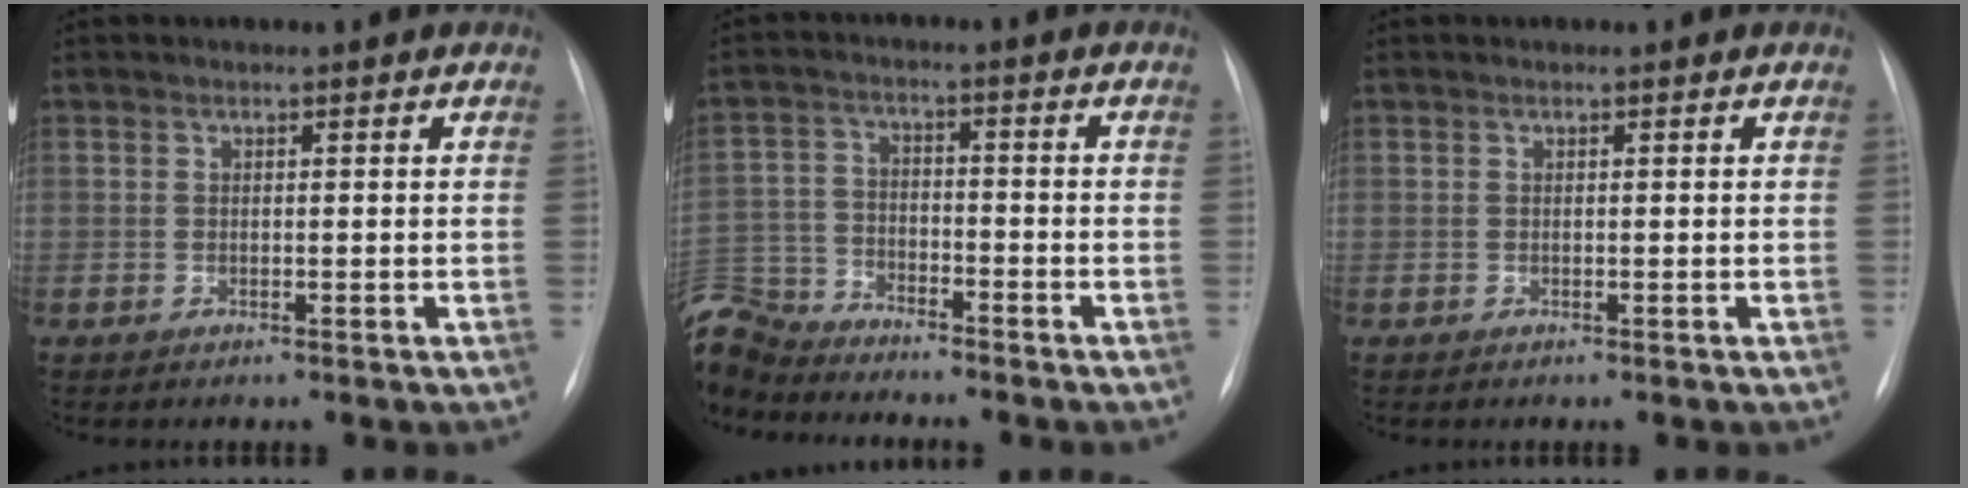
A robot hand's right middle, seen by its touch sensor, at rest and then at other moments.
{"total": 12.3, "force": [-11.4, 3.9, 2.7], "torque": [-0.081, 0.011, -0.216]}
{"total": 0.0}